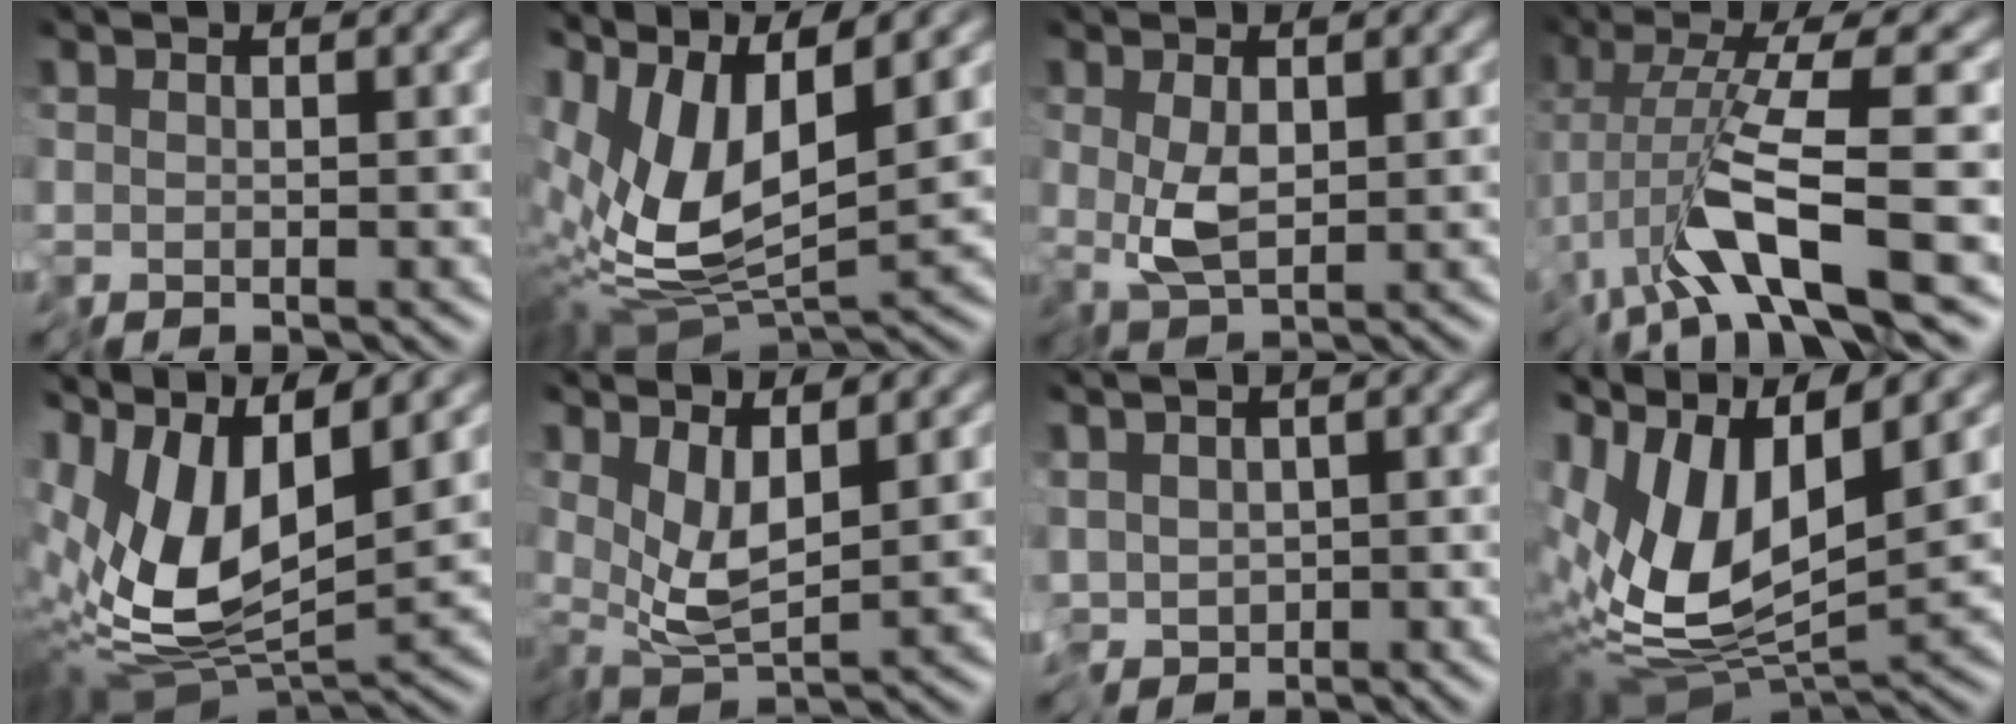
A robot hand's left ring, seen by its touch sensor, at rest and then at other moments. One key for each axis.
{"total": 9.8, "fx": 2.0, "fy": 3.9, "fz": 8.7, "tx": -0.194, "ty": -0.006, "tz": 0.036}
{"total": 2.7, "fx": 0.0, "fy": 1.0, "fz": 2.5, "tx": -0.055, "ty": 0.000, "tz": 0.003}
{"total": 7.2, "fx": -3.2, "fy": 0.2, "fz": 6.5, "tx": -0.125, "ty": 0.002, "tz": -0.066}
{"total": 11.2, "fx": 2.0, "fy": 4.9, "fz": 9.8, "tx": -0.219, "ty": -0.009, "tz": 0.036}
{"total": 4.0, "fx": 1.1, "fy": 1.2, "fz": 3.6, "tx": -0.077, "ty": -0.008, "tz": 0.024}
{"total": 3.6, "fx": -1.1, "fy": 2.5, "fz": 2.2, "tx": -0.050, "ty": -0.002, "tz": -0.031}
{"total": 12.6, "fx": 2.5, "fy": 5.7, "fz": 10.9, "tx": -0.242, "ty": -0.001, "tz": 0.045}